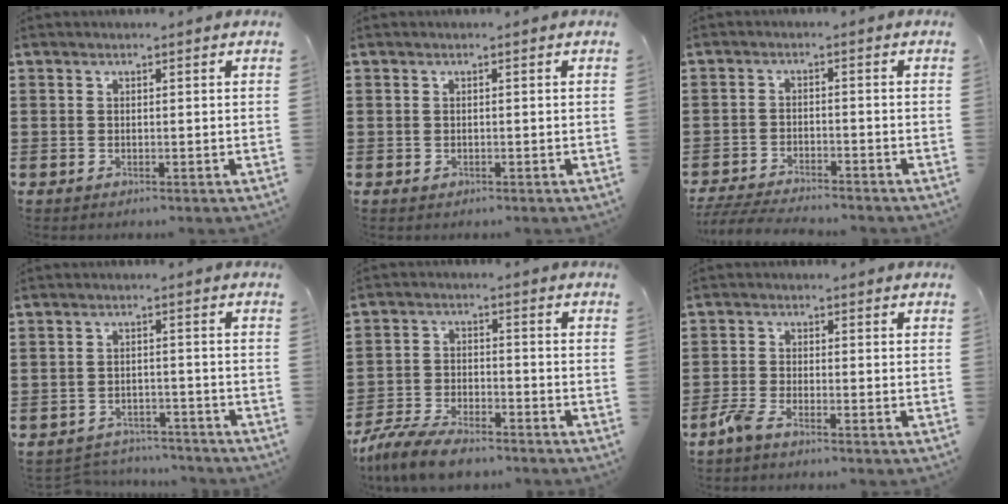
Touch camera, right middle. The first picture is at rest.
{"total": 0.5, "force": [0.4, -0.3, 0.0], "torque": [0.004, 0.001, 0.008]}
{"total": 3.6, "force": [-3.5, -0.3, 0.8], "torque": [-0.021, -0.008, -0.074]}
{"total": 2.8, "force": [-2.8, 0.0, -0.2], "torque": [0.001, 0.001, -0.061]}
{"total": 6.6, "force": [-5.9, 1.2, 2.9], "torque": [-0.063, 0.004, -0.114]}
{"total": 2.8, "force": [-2.1, 0.5, 1.7], "torque": [-0.059, -0.006, -0.049]}